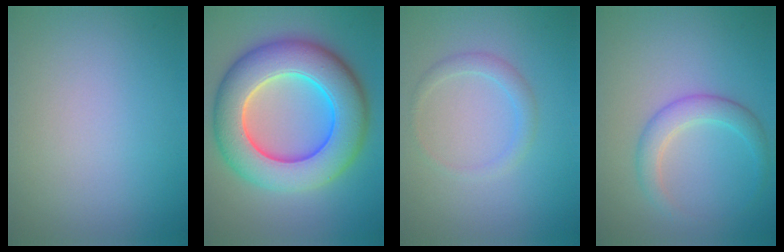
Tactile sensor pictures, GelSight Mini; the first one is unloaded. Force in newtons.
{"total": 11.6, "press": 11.6, "slide": 0.4}
{"total": 1.5, "press": 1.5, "slide": 0.1}
{"total": 2.8, "press": 2.8, "slide": 0.0}